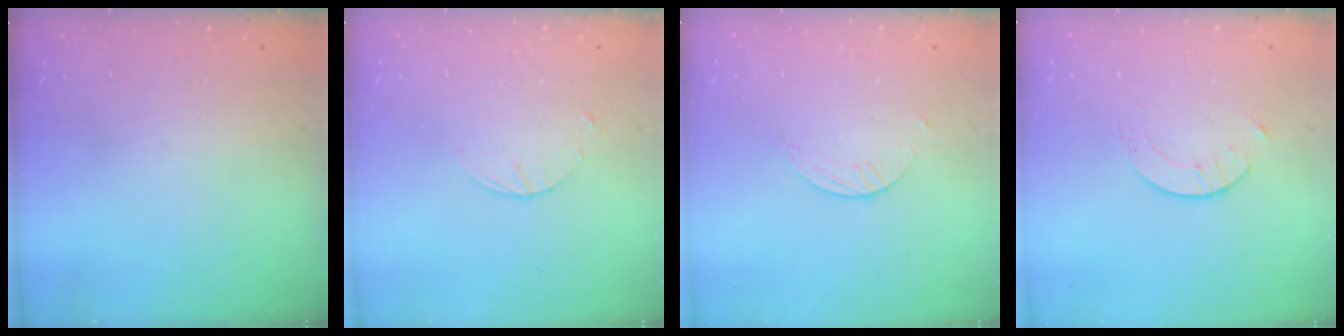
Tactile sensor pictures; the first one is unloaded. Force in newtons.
{"total": 1.6, "press": 1.6, "slide": 0.2}
{"total": 1.8, "press": 1.8, "slide": 0.1}
{"total": 1.7, "press": 1.7, "slide": 0.2}